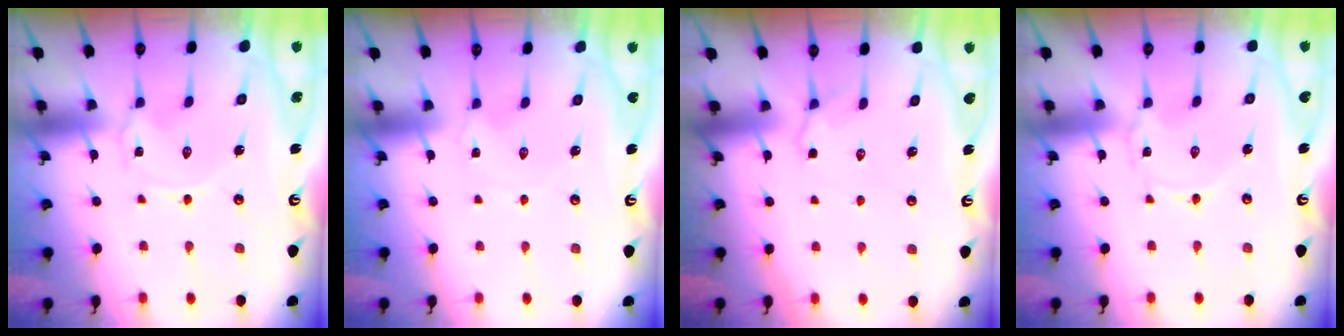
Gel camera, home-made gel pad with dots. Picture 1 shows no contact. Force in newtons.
{"total": 0.0}
{"total": 5.0, "press": 4.7, "slide": 1.7}
{"total": 0.0}